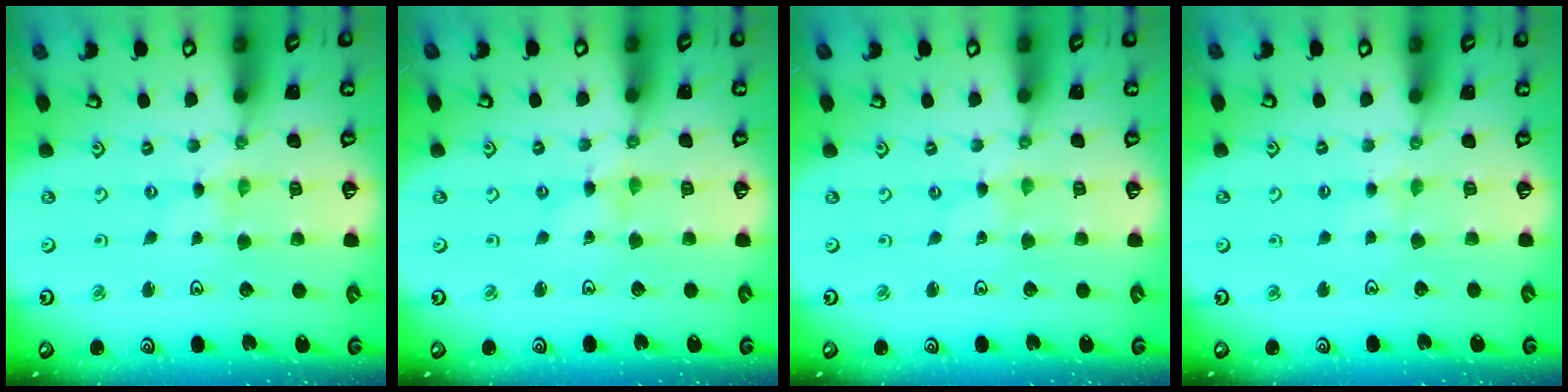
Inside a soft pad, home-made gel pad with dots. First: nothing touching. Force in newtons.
{"total": 0.7, "press": 0.7, "slide": 0.1}
{"total": 0.0}
{"total": 2.3, "press": 2.3, "slide": 0.3}